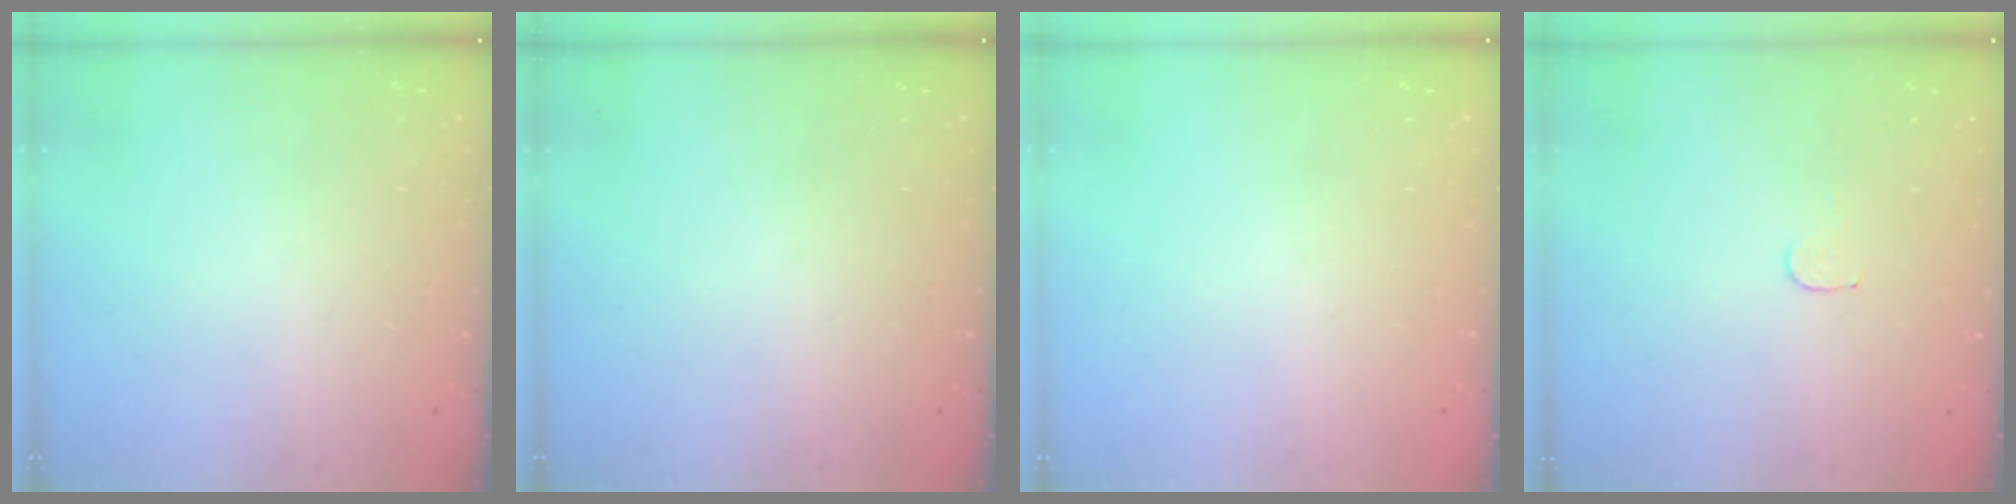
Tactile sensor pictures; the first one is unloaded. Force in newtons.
{"total": 0.0}
{"total": 0.0}
{"total": 3.4, "press": 3.4, "slide": 0.3}